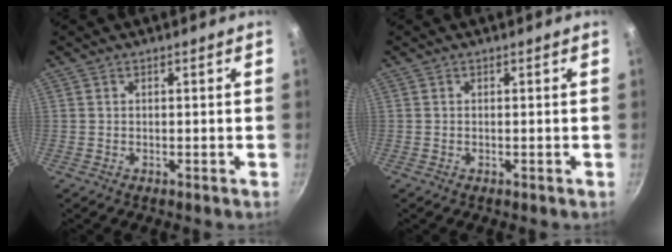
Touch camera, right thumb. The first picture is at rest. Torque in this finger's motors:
{"motor_torque": [0.22, -0.02, -0.02, -0.42, -0.02]}